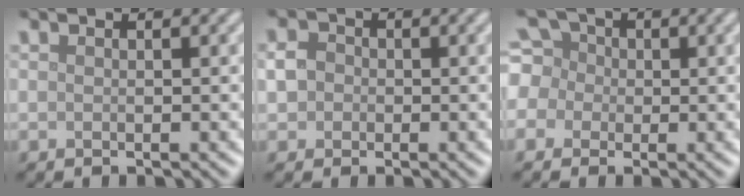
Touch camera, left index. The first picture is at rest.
{"total": 2.4, "force": [0.1, 2.1, 1.0], "torque": [-0.011, 0.004, -0.008]}
{"total": 5.4, "force": [0.1, 5.0, 2.0], "torque": [-0.045, 0.034, -0.032]}